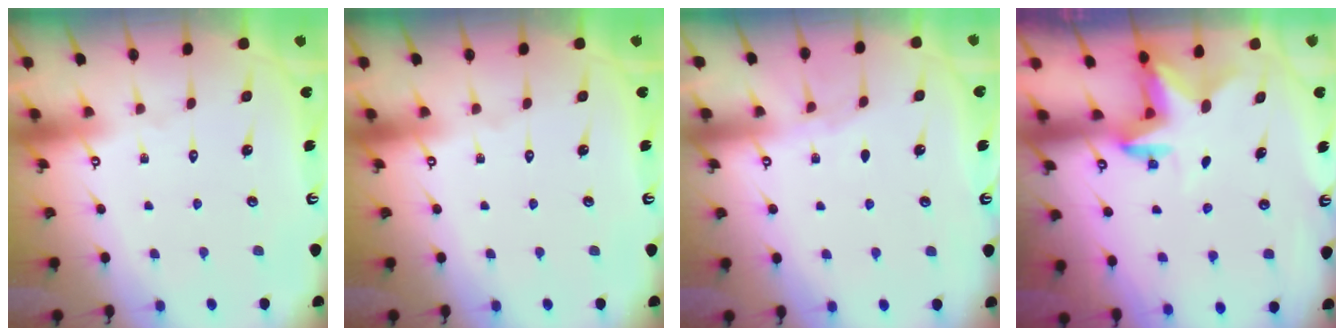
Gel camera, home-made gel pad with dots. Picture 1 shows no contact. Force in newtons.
{"total": 0.0}
{"total": 2.8, "press": 2.7, "slide": 0.4}
{"total": 2.6, "press": 2.6, "slide": 0.6}